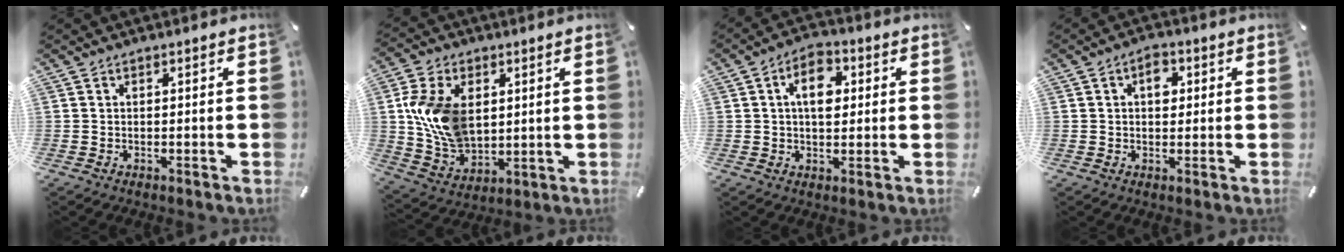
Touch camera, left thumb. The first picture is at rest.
{"total": 13.8, "force": [2.9, 10.1, 9.0], "torque": [-0.213, 0.004, 0.053]}
{"total": 8.4, "force": [1.6, 5.5, 6.2], "torque": [-0.085, 0.000, 0.023]}
{"total": 4.6, "force": [1.2, 3.0, 3.2], "torque": [-0.028, -0.006, 0.011]}